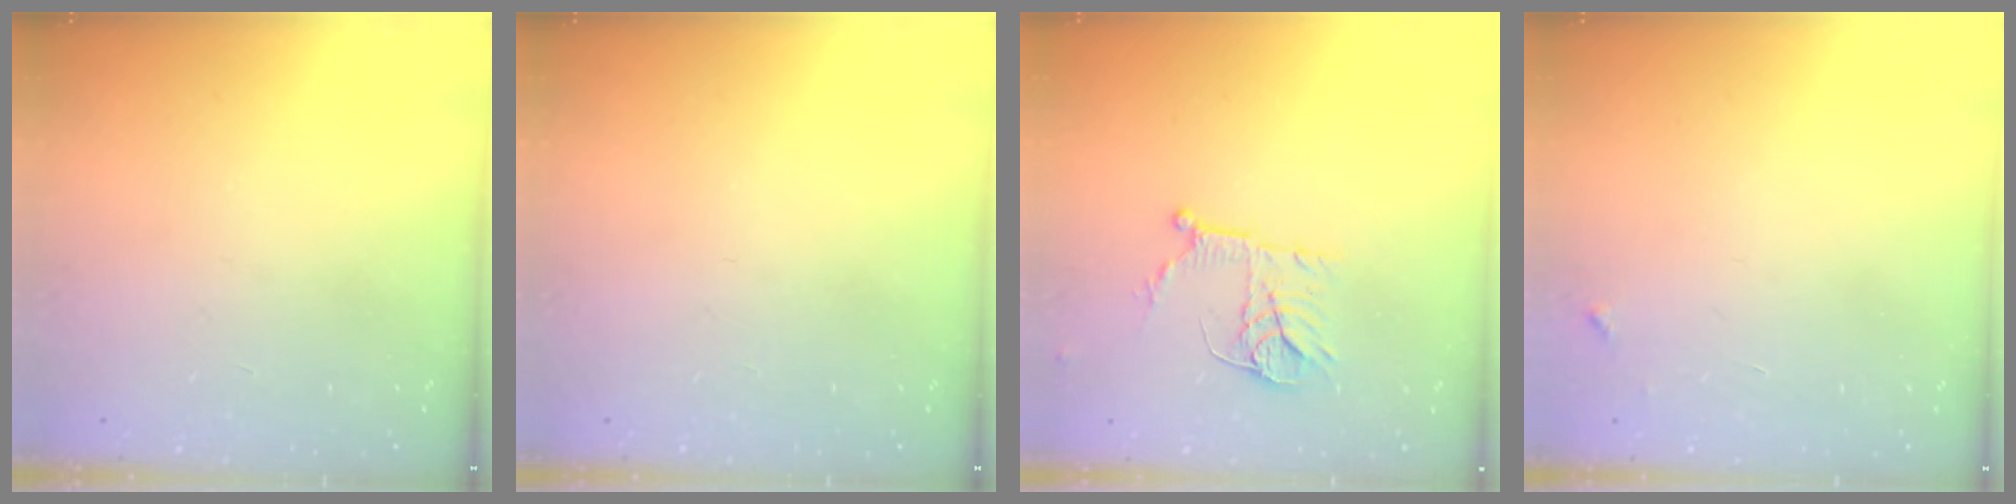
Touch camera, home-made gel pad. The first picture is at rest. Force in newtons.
{"total": 0.0}
{"total": 11.2, "press": 11.1, "slide": 0.7}
{"total": 3.3, "press": 3.3, "slide": 0.4}